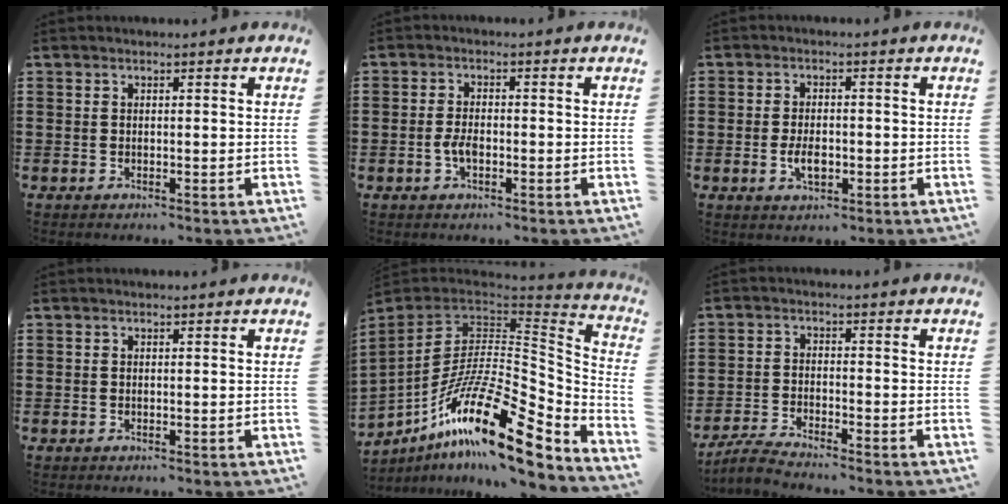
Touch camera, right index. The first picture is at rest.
{"total": 2.4, "force": [-0.8, 0.9, 2.0], "torque": [-0.055, -0.009, -0.018]}
{"total": 3.7, "force": [-0.9, 1.7, 3.1], "torque": [-0.058, -0.001, -0.012]}
{"total": 0.0}
{"total": 23.1, "force": [-11.8, 7.6, 18.3], "torque": [-0.343, 0.025, -0.210]}
{"total": 3.5, "force": [-3.4, -0.1, 0.9], "torque": [-0.031, -0.005, -0.072]}